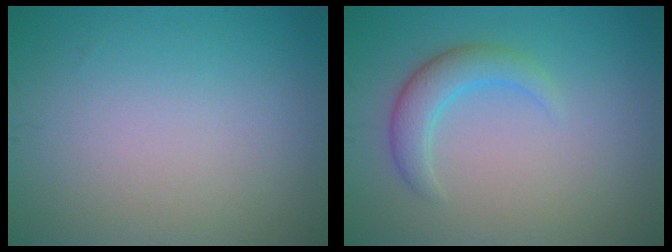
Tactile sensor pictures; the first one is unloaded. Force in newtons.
{"total": 2.9, "press": 2.9, "slide": 0.1}